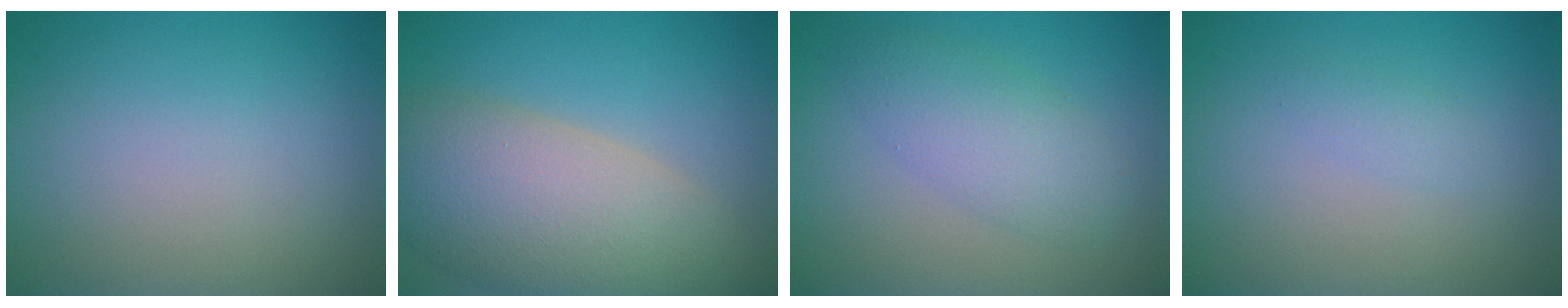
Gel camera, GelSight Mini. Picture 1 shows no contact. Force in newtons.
{"total": 9.9, "press": 9.9, "slide": 1.0}
{"total": 3.8, "press": 3.8, "slide": 0.1}
{"total": 1.0, "press": 1.0, "slide": 0.0}